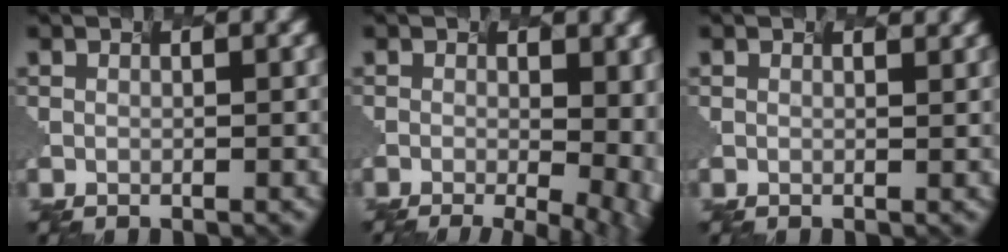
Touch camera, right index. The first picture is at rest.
{"total": 8.2, "force": [-1.3, 3.8, 7.1], "torque": [-0.037, -0.003, 0.000]}
{"total": 1.5, "force": [1.3, 0.7, 0.2], "torque": [0.010, 0.002, 0.002]}